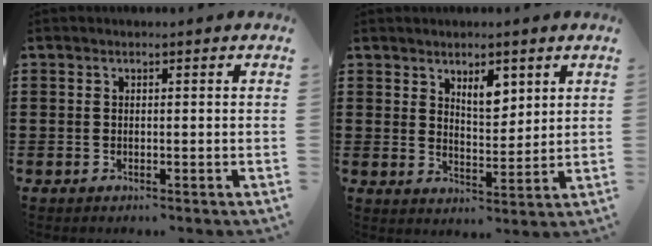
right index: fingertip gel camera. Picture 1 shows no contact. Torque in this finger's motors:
{"motor_torque": [0.09, -0.03, 0.18, 0.08]}